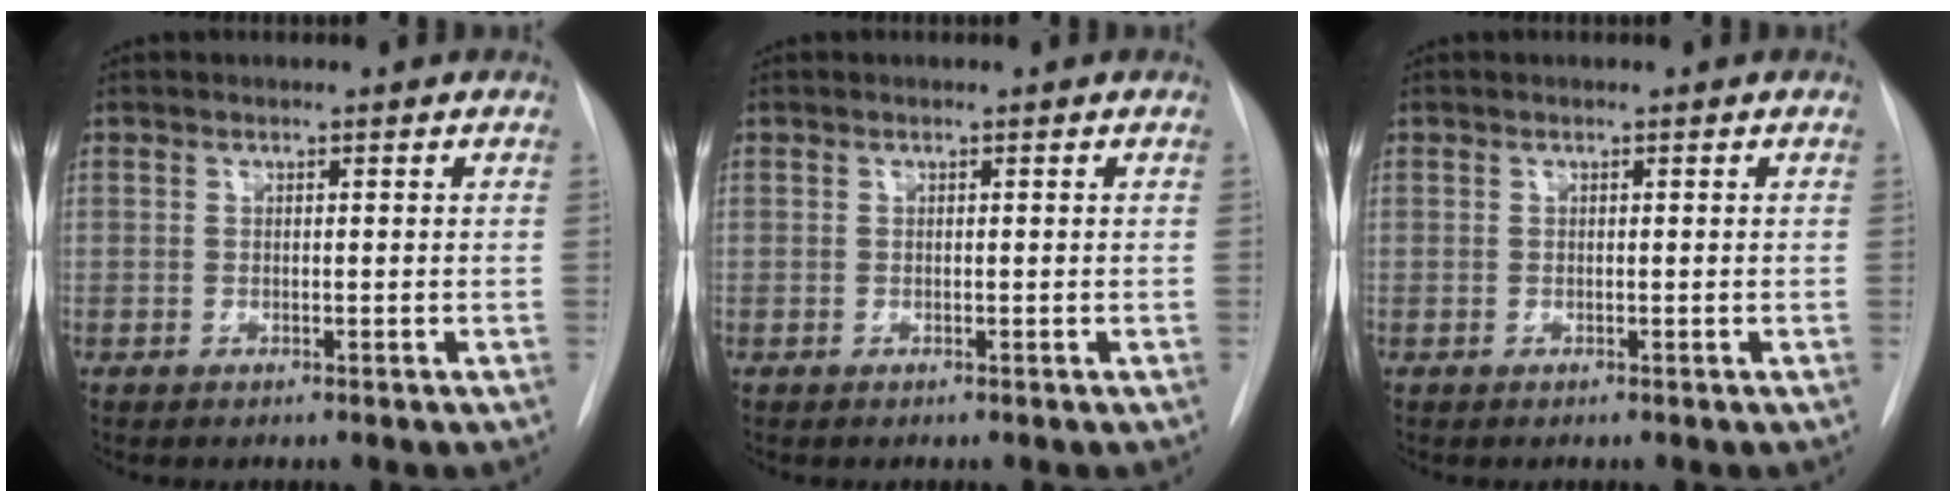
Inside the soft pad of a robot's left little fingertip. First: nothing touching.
{"total": 0.0}
{"total": 0.0}